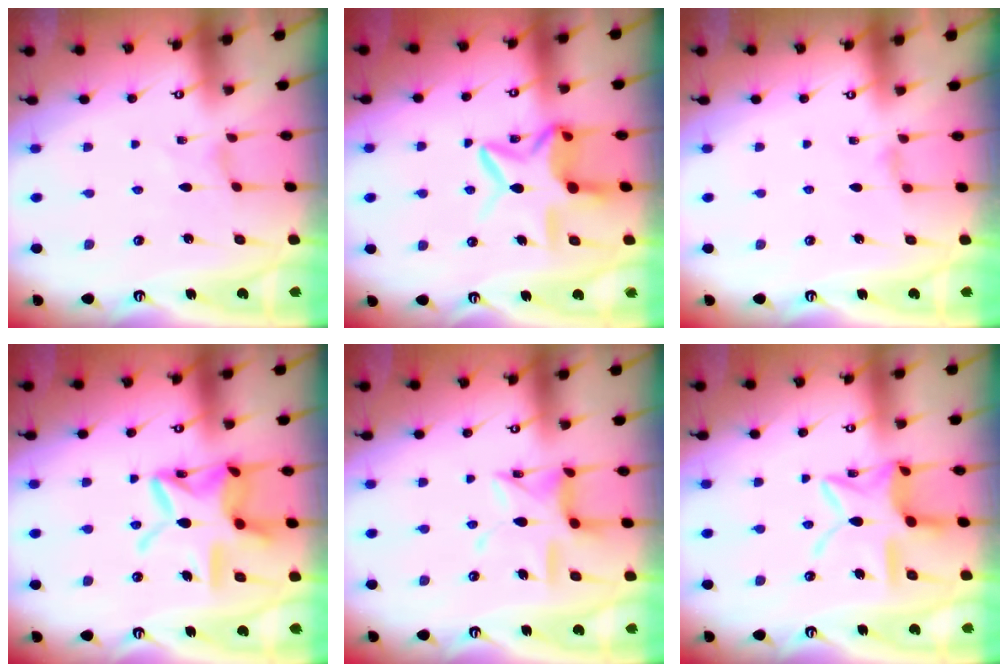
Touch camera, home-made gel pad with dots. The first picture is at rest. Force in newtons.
{"total": 12.1, "press": 12.0, "slide": 1.0}
{"total": 2.1, "press": 2.1, "slide": 0.5}
{"total": 18.2, "press": 18.2, "slide": 1.6}
{"total": 12.8, "press": 12.7, "slide": 1.0}
{"total": 14.0, "press": 14.0, "slide": 1.2}